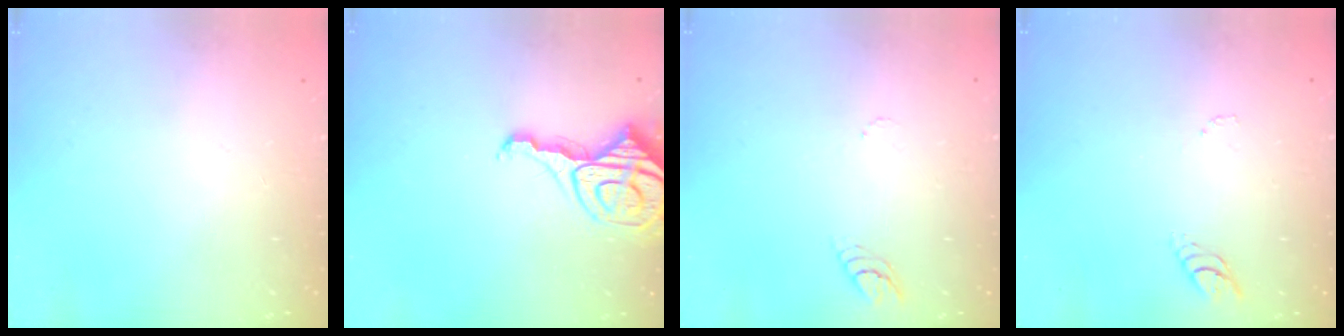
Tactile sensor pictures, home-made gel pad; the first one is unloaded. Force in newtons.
{"total": 12.5, "press": 12.4, "slide": 1.4}
{"total": 3.4, "press": 3.4, "slide": 0.4}
{"total": 3.9, "press": 3.9, "slide": 0.3}